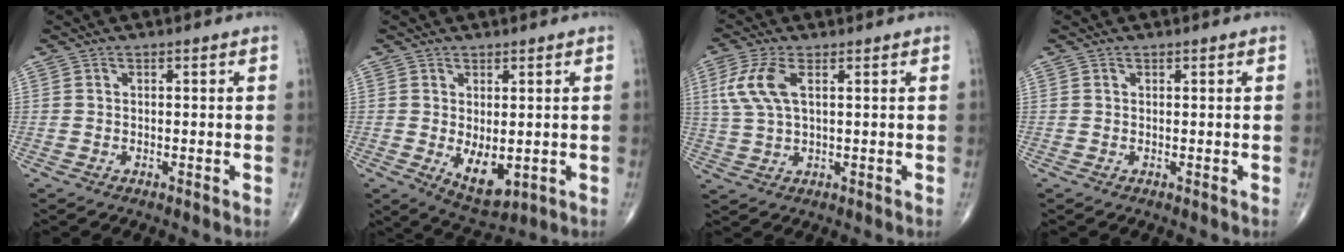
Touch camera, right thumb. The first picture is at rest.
{"total": 6.9, "force": [-0.8, 3.5, 5.8], "torque": [-0.076, -0.013, 0.004]}
{"total": 7.6, "force": [2.3, 3.3, 6.4], "torque": [-0.161, 0.006, 0.048]}
{"total": 0.0}